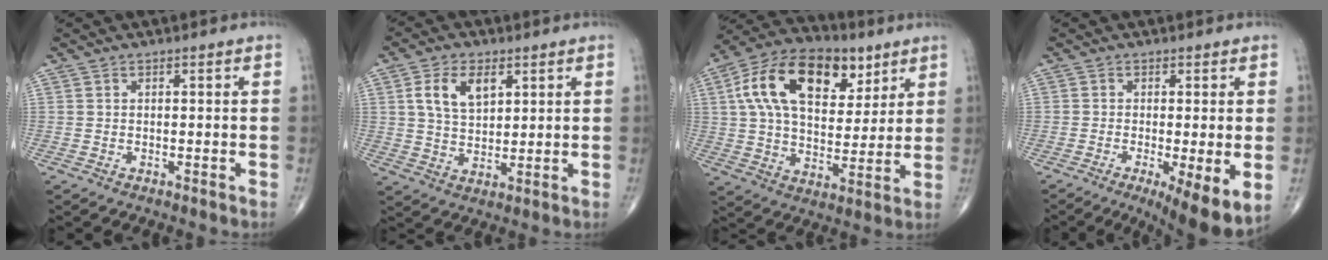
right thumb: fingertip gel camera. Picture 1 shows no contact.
{"total": 8.1, "force": [3.1, 4.8, 5.8], "torque": [-0.095, -0.010, 0.059]}
{"total": 21.2, "force": [8.3, 12.5, 15.0], "torque": [-0.236, -0.005, 0.137]}
{"total": 9.6, "force": [-2.8, 2.4, 8.9], "torque": [-0.139, -0.022, -0.043]}